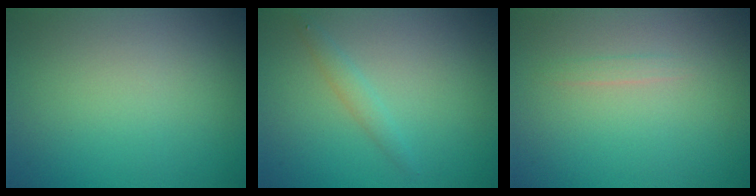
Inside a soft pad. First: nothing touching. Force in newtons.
{"total": 1.3, "press": 1.3, "slide": 0.0}
{"total": 0.6, "press": 0.6, "slide": 0.0}